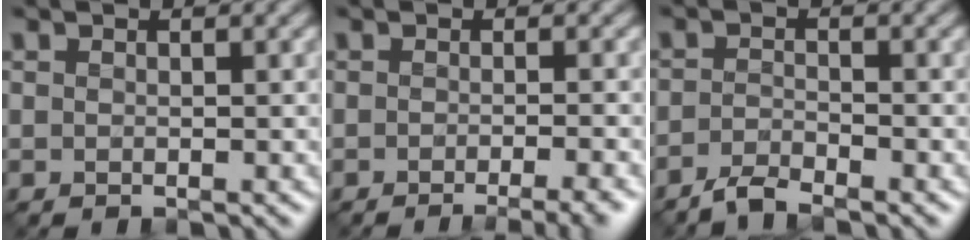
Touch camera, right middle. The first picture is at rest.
{"total": 3.2, "force": [-2.1, 0.3, 2.4], "torque": [-0.027, -0.003, -0.032]}
{"total": 2.1, "force": [-2.0, 0.1, 0.7], "torque": [-0.020, 0.001, -0.045]}